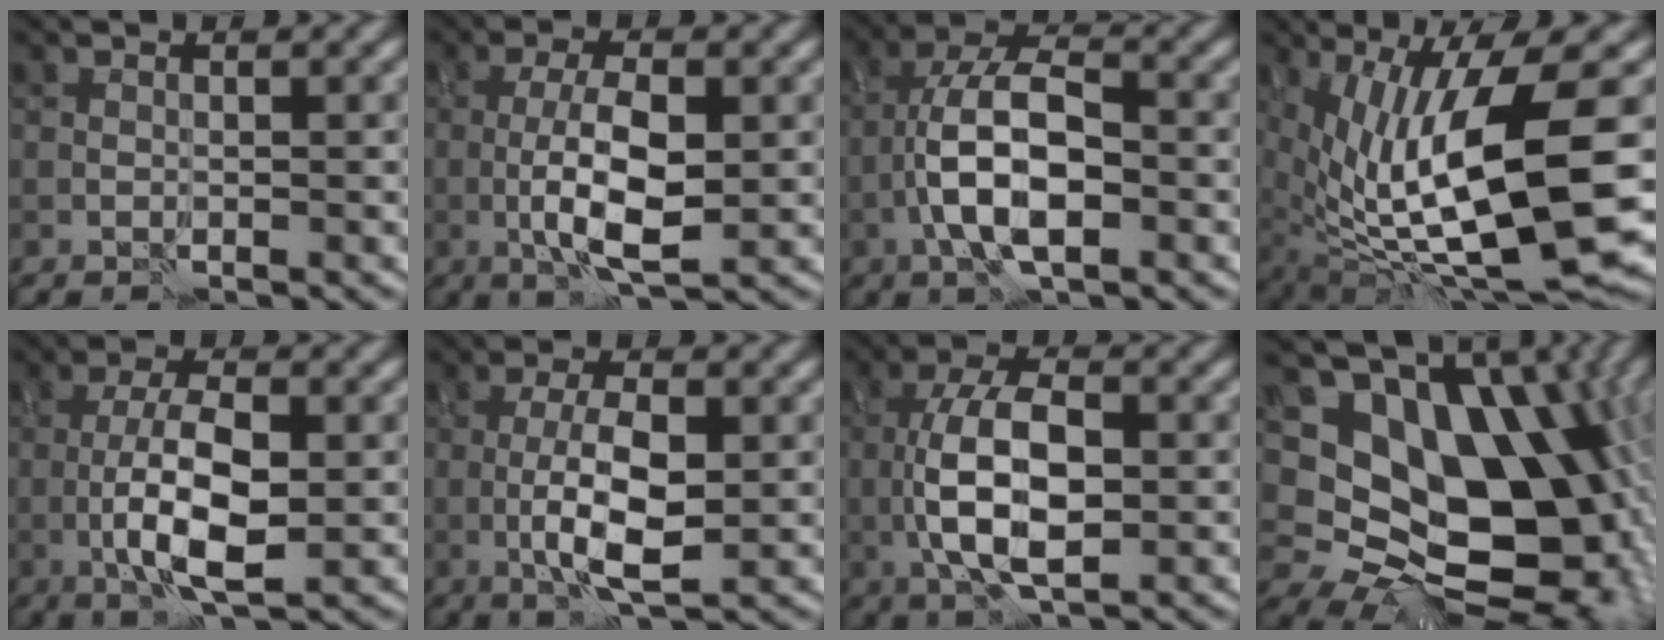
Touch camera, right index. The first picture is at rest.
{"total": 6.4, "force": [-0.9, 2.2, 5.9], "torque": [-0.112, 0.000, -0.019]}
{"total": 7.5, "force": [-2.1, 3.2, 6.5], "torque": [-0.119, 0.014, -0.042]}
{"total": 14.0, "force": [-0.7, 3.8, 13.4], "torque": [-0.242, -0.010, -0.003]}
{"total": 7.0, "force": [-1.4, 2.6, 6.4], "torque": [-0.118, 0.005, -0.029]}
{"total": 6.1, "force": [-0.9, 2.1, 5.7], "torque": [-0.109, 0.000, -0.020]}
{"total": 8.3, "force": [-0.6, 4.0, 7.3], "torque": [-0.143, 0.005, -0.012]}
{"total": 15.1, "force": [2.5, 10.8, 10.3], "torque": [-0.146, -0.008, 0.050]}